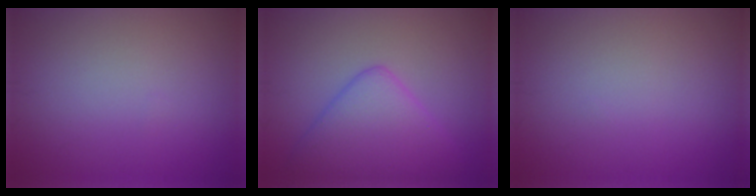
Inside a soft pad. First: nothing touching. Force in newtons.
{"total": 5.7, "press": 5.7, "slide": 0.2}
{"total": 0.0}